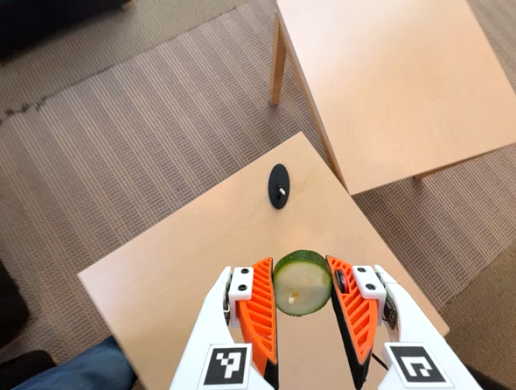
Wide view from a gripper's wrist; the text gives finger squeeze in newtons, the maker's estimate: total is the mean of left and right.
{"total": 12.9, "left": 13.6, "right": 12.2}